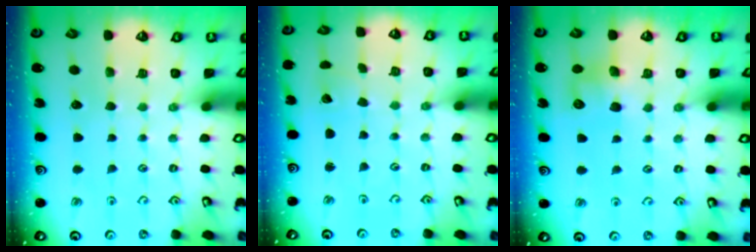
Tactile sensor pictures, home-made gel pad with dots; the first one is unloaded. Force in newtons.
{"total": 1.3, "press": 1.3, "slide": 0.0}
{"total": 8.0, "press": 8.0, "slide": 0.4}